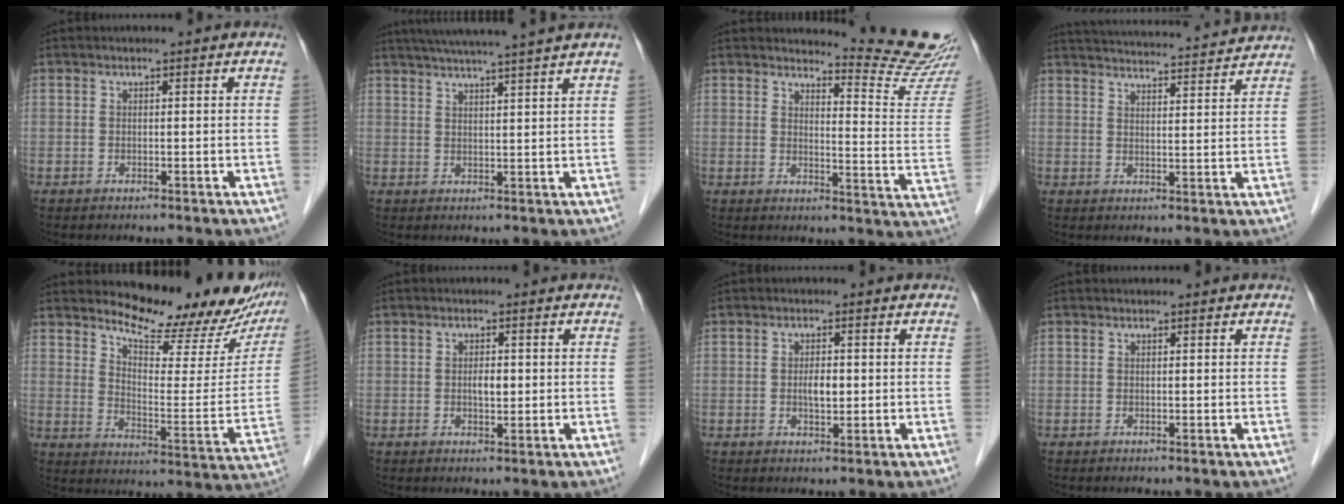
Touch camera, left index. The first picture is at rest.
{"total": 11.9, "force": [10.2, -1.3, 5.9], "torque": [-0.096, 0.016, 0.137]}
{"total": 12.5, "force": [12.2, -2.2, 1.0], "torque": [-0.017, -0.121, 0.139]}
{"total": 19.6, "force": [18.8, 1.3, 5.3], "torque": [-0.087, 0.012, 0.252]}
{"total": 18.1, "force": [16.5, 3.7, 6.5], "torque": [-0.081, -0.069, 0.209]}
{"total": 1.8, "force": [0.0, 0.9, 1.6], "torque": [-0.029, 0.000, 0.002]}
{"total": 2.3, "force": [-0.1, 1.0, 2.1], "torque": [-0.039, 0.001, 0.001]}
{"total": 0.0}